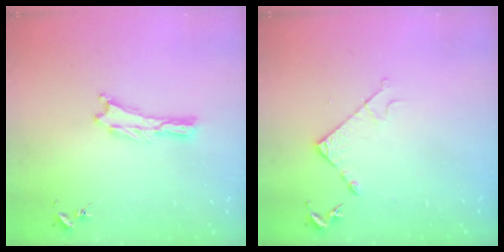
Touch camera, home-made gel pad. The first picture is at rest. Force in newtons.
{"total": 4.2, "press": 4.2, "slide": 0.5}